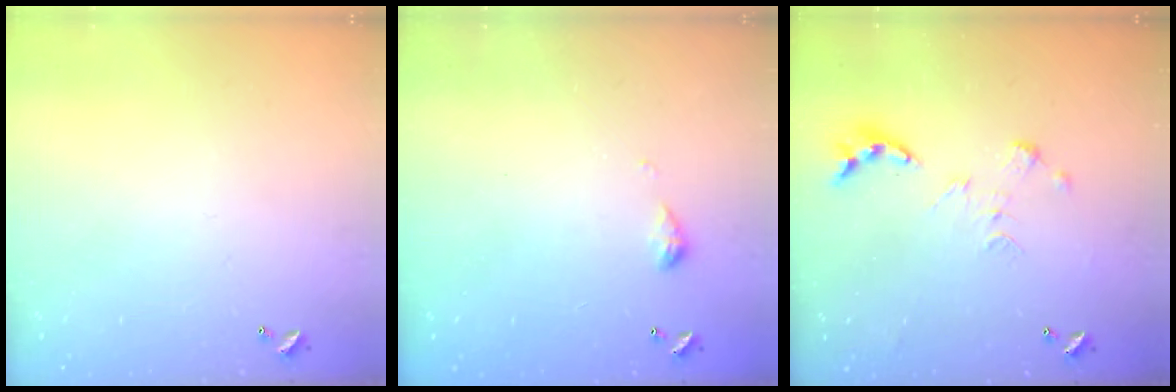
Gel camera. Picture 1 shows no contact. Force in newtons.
{"total": 4.0, "press": 4.0, "slide": 0.6}
{"total": 0.0}